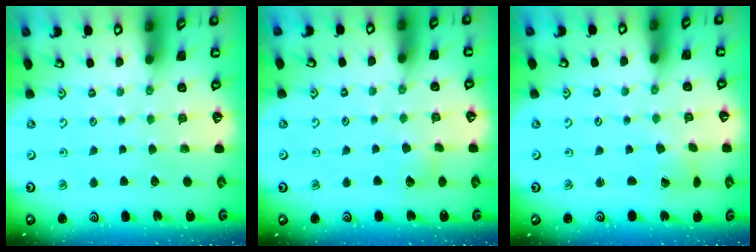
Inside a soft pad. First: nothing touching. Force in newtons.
{"total": 6.6, "press": 6.6, "slide": 0.8}
{"total": 1.1, "press": 1.0, "slide": 0.1}